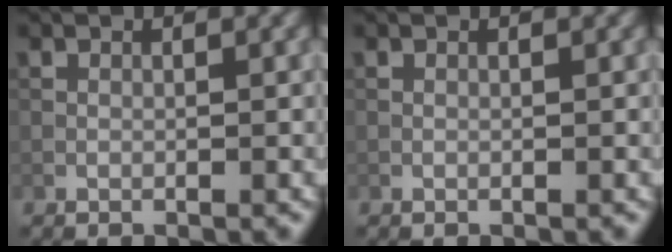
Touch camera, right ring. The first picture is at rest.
{"total": 0.0}